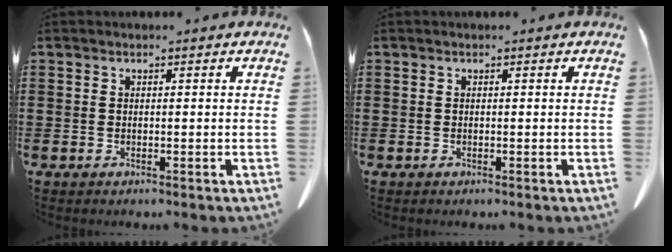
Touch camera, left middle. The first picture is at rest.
{"total": 0.0}